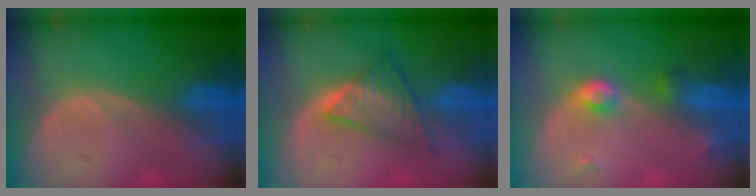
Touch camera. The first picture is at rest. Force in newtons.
{"total": 5.9, "press": 5.9, "slide": 0.8}
{"total": 3.8, "press": 3.6, "slide": 1.3}